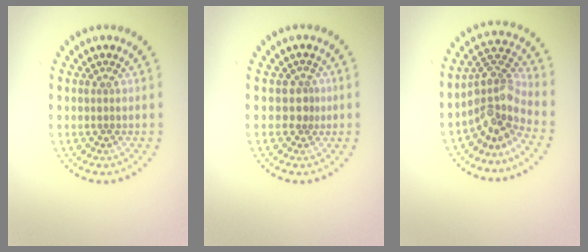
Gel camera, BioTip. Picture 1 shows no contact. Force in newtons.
{"total": 1.3, "press": 0.9, "slide": 0.9}
{"total": 4.5, "press": 3.2, "slide": 3.2}